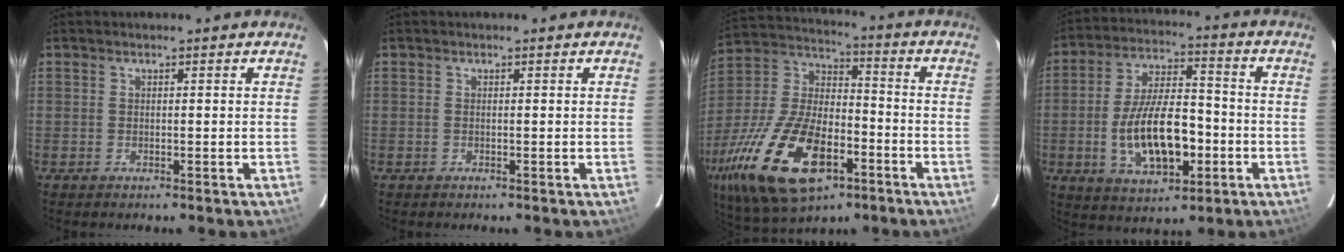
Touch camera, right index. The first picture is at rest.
{"total": 0.0}
{"total": 25.3, "force": [-11.5, 12.4, 18.8], "torque": [-0.401, -0.028, -0.192]}
{"total": 15.2, "force": [-3.9, 6.9, 13.0], "torque": [-0.253, 0.004, -0.054]}